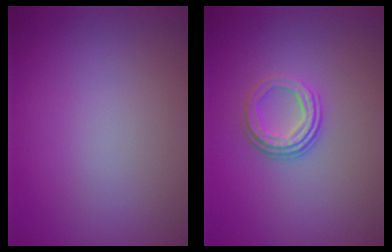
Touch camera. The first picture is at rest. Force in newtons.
{"total": 3.1, "press": 2.4, "slide": 2.0}